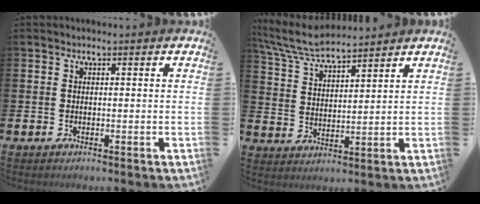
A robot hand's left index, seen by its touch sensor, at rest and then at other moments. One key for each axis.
{"total": 7.0, "fx": 6.6, "fy": 0.9, "fz": 2.1, "tx": -0.068, "ty": -0.028, "tz": 0.121}